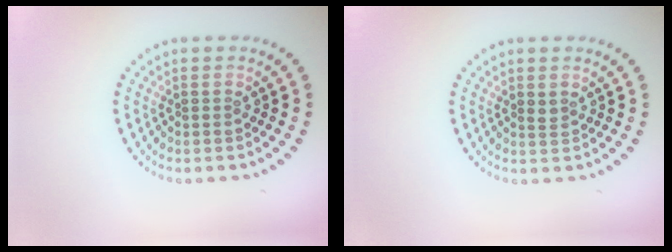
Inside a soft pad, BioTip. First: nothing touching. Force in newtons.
{"total": 0.7, "press": 0.6, "slide": 0.3}